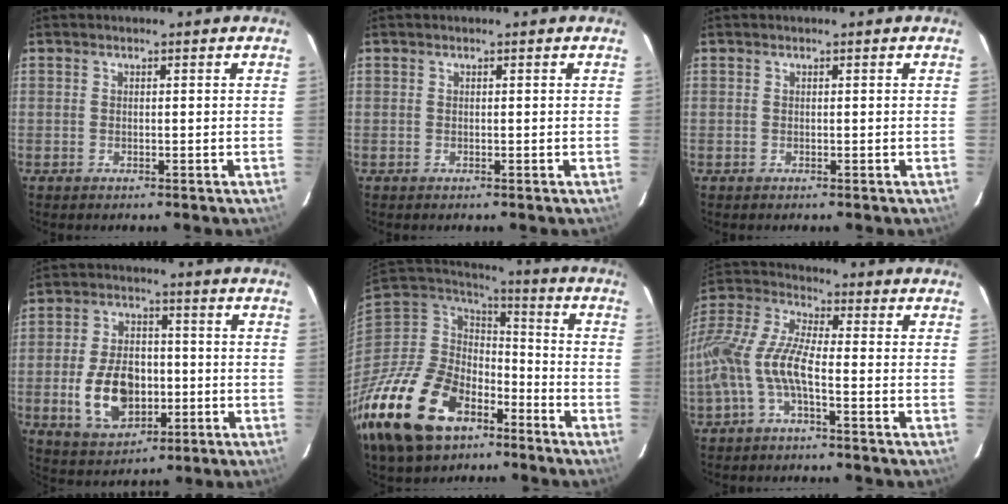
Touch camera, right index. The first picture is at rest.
{"total": 0.0}
{"total": 0.0}
{"total": 12.6, "force": [-2.8, 8.1, 9.2], "torque": [-0.188, 0.007, -0.033]}
{"total": 25.7, "force": [-15.8, 15.2, 13.4], "torque": [-0.316, -0.012, -0.262]}
{"total": 13.0, "force": [-4.1, 4.1, 11.6], "torque": [-0.257, 0.004, -0.089]}